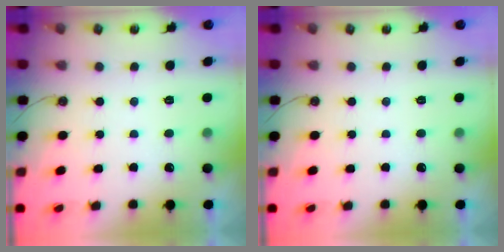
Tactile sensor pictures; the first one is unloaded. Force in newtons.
{"total": 0.0}